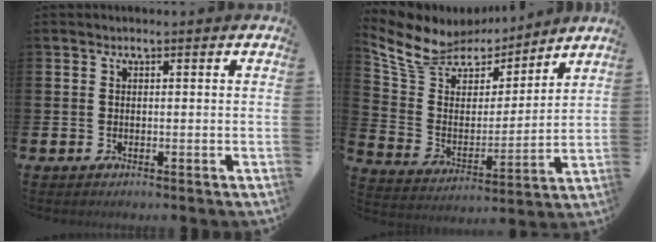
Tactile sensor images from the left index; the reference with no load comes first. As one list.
[{"total": 9.3, "force": [8.1, 4.1, 1.7], "torque": [-0.085, -0.054, 0.146]}]